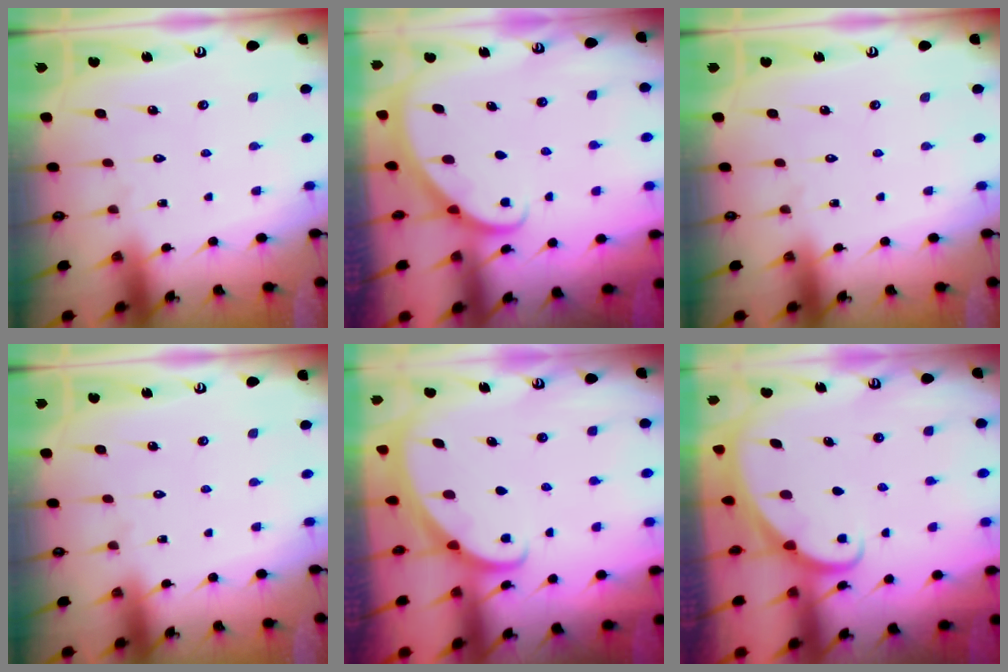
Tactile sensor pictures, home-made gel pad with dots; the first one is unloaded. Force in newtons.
{"total": 2.1, "press": 2.1, "slide": 0.1}
{"total": 0.0}
{"total": 0.0}
{"total": 1.2, "press": 1.2, "slide": 0.1}
{"total": 1.9, "press": 1.9, "slide": 0.1}